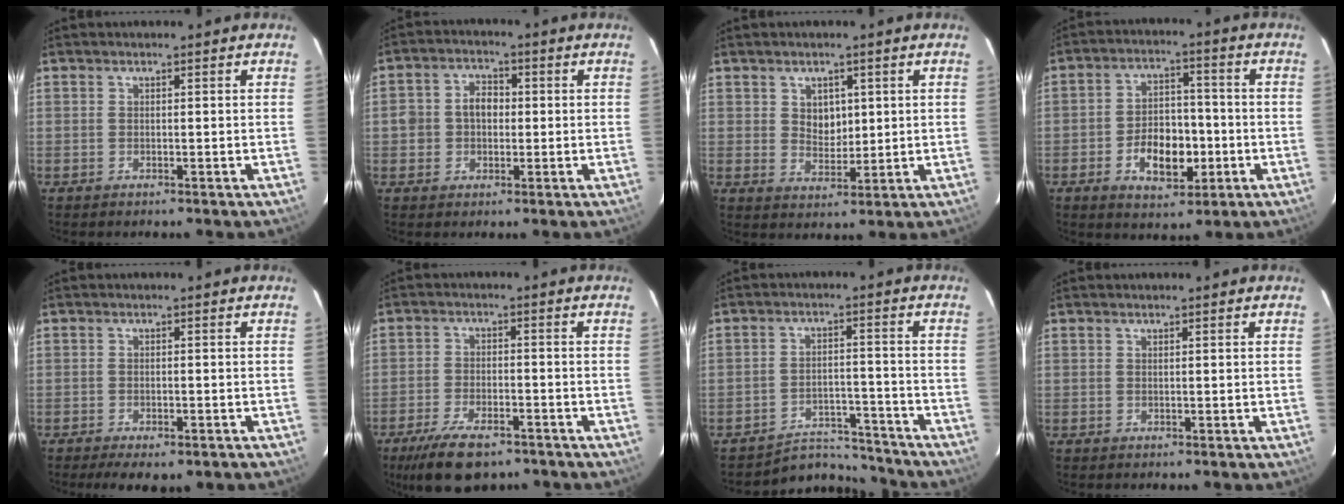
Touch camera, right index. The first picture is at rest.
{"total": 5.3, "force": [-0.3, 4.5, 2.8], "torque": [-0.054, 0.018, -0.003]}
{"total": 4.4, "force": [1.4, 3.4, 2.4], "torque": [-0.035, 0.002, 0.030]}
{"total": 10.4, "force": [-3.4, 6.4, 7.4], "torque": [-0.142, 0.018, -0.044]}
{"total": 6.3, "force": [-4.5, 2.3, 3.8], "torque": [-0.087, -0.018, -0.065]}
{"total": 11.6, "force": [-8.3, 4.6, 6.6], "torque": [-0.151, -0.017, -0.139]}
{"total": 9.1, "force": [-8.7, 2.5, -0.2], "torque": [-0.012, 0.030, -0.128]}
{"total": 0.0}